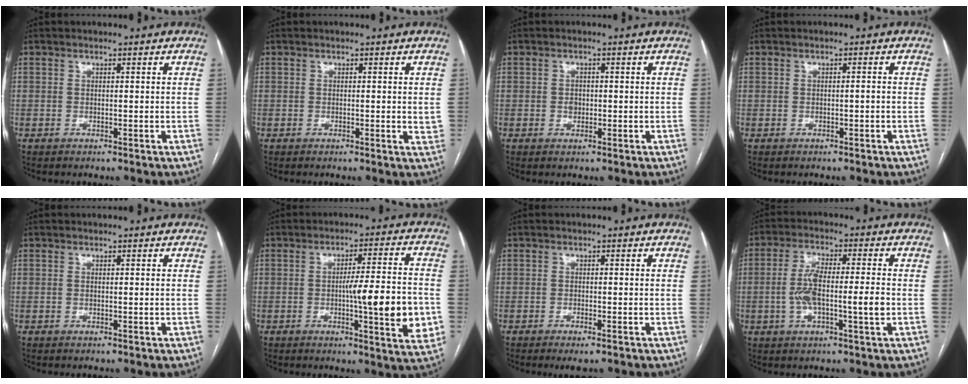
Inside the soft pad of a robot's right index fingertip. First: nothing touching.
{"total": 2.0, "force": [0.2, 0.5, 1.9], "torque": [-0.028, -0.003, 0.003]}
{"total": 1.4, "force": [-0.2, 1.1, 0.8], "torque": [-0.016, 0.004, 0.002]}
{"total": 0.6, "force": [-0.2, 0.1, 0.5], "torque": [-0.009, 0.001, -0.001]}
{"total": 0.0}
{"total": 13.2, "force": [-2.2, 1.1, 12.9], "torque": [-0.179, -0.003, -0.028]}
{"total": 2.4, "force": [-1.6, 0.6, 1.6], "torque": [-0.023, -0.004, -0.020]}
{"total": 8.5, "force": [-1.3, 1.2, 8.3], "torque": [-0.164, 0.015, -0.023]}